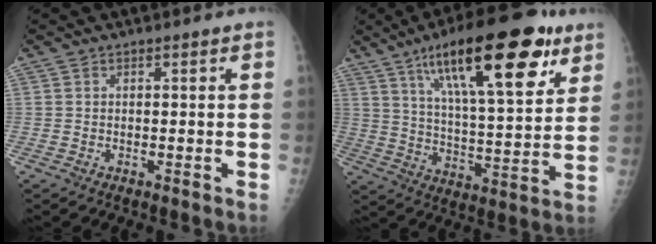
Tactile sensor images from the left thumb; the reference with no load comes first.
{"total": 24.2, "force": [13.1, 7.3, 19.0], "torque": [-0.276, -0.034, 0.212]}